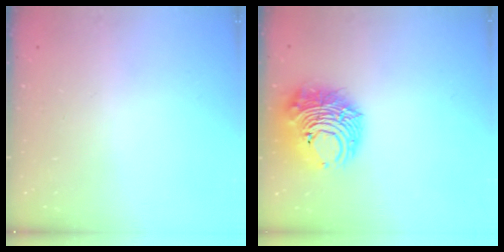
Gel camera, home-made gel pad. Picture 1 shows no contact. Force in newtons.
{"total": 12.9, "press": 12.8, "slide": 1.6}